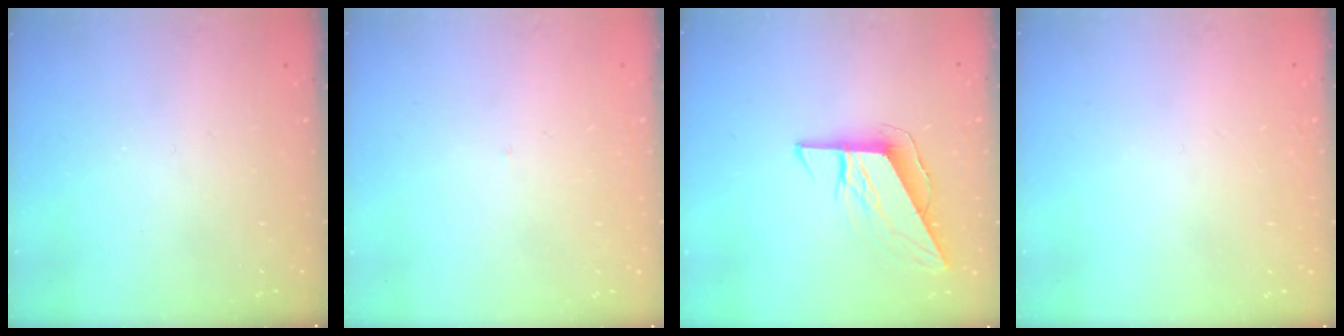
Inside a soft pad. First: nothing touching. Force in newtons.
{"total": 1.7, "press": 1.6, "slide": 0.1}
{"total": 8.2, "press": 8.2, "slide": 0.3}
{"total": 1.6, "press": 1.5, "slide": 0.1}